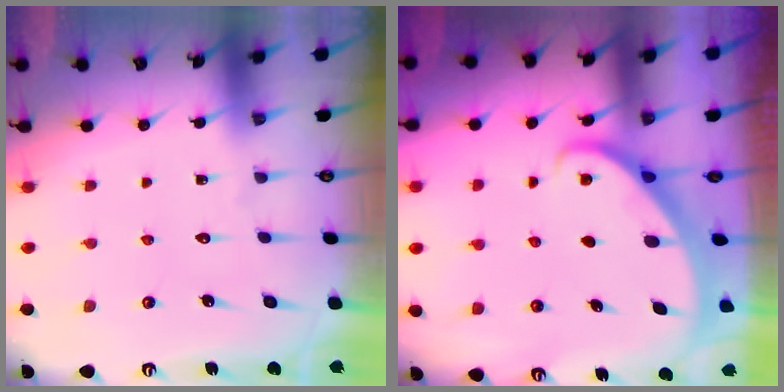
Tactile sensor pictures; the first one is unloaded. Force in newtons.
{"total": 1.9, "press": 1.9, "slide": 0.2}